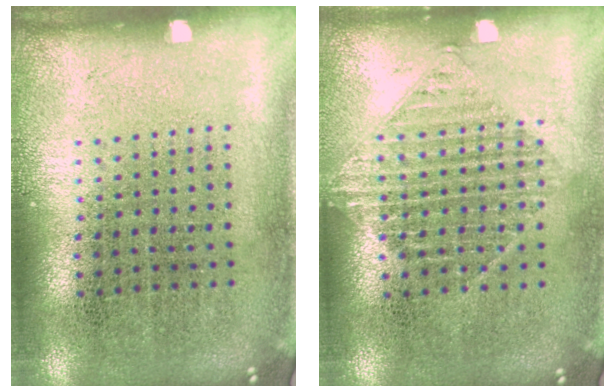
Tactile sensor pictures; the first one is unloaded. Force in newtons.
{"total": 1.2, "press": 1.1, "slide": 0.5}